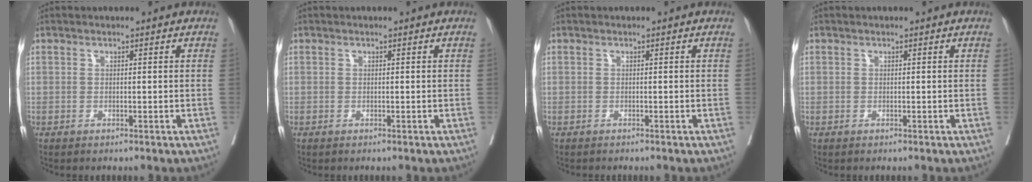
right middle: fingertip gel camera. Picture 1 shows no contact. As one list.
[{"total": 0.0}, {"total": 0.7, "force": [-0.7, 0.1, 0.2], "torque": [-0.011, -0.004, -0.012]}, {"total": 0.0}]